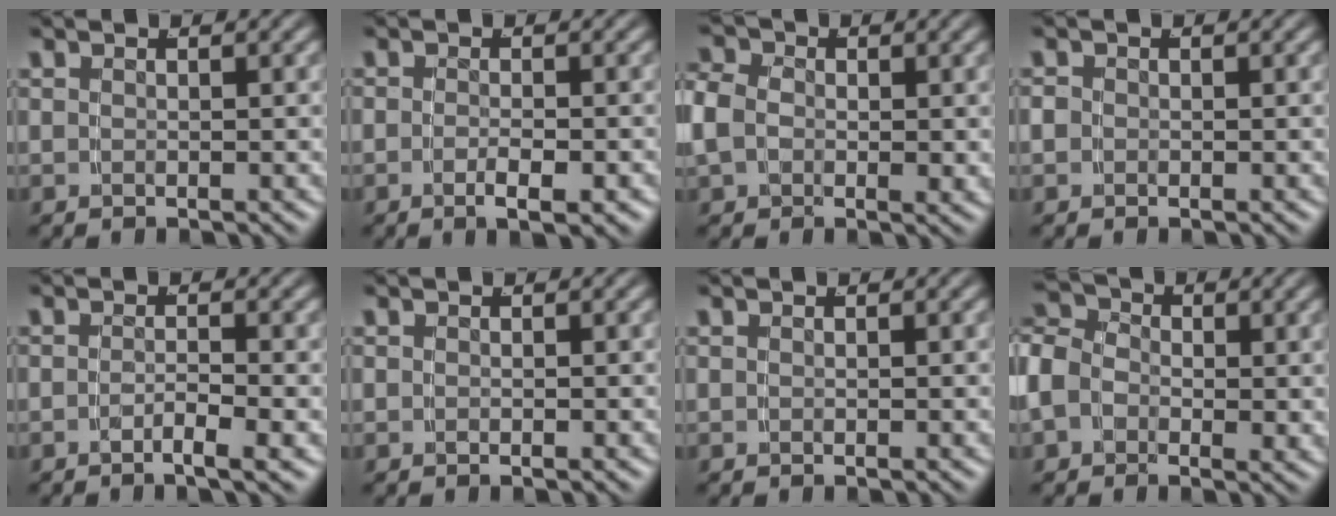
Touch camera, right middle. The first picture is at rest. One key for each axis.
{"total": 2.4, "fx": -1.3, "fy": 0.5, "fz": 2.0, "tx": -0.037, "ty": -0.005, "tz": -0.020}
{"total": 3.7, "fx": 0.0, "fy": 3.0, "fz": 2.2, "tx": -0.060, "ty": -0.010, "tz": 0.002}
{"total": 1.0, "fx": -0.2, "fy": 0.9, "fz": 0.4, "tx": -0.013, "ty": -0.005, "tz": -0.003}
{"total": 1.8, "fx": -1.3, "fy": -0.4, "fz": 1.2, "tx": -0.022, "ty": -0.003, "tz": -0.024}
{"total": 0.0}
{"total": 0.0}
{"total": 6.0, "fx": 0.3, "fy": 5.1, "fz": 3.2, "tx": -0.072, "ty": -0.004, "tz": -0.004}